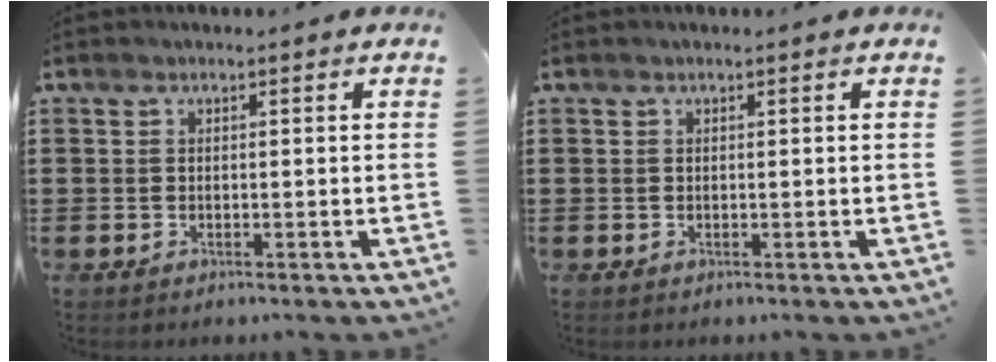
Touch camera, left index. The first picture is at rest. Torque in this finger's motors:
{"motor_torque": [-0.11, -0.05, -0.09, -0.03]}